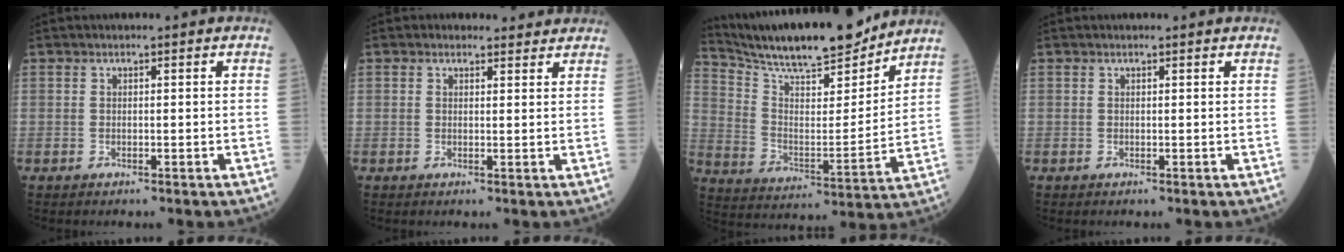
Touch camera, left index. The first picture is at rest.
{"total": 1.7, "force": [1.4, 1.0, -0.2], "torque": [0.002, 0.000, 0.008]}
{"total": 18.1, "force": [16.5, 2.2, 7.1], "torque": [-0.138, -0.020, 0.269]}
{"total": 0.0}